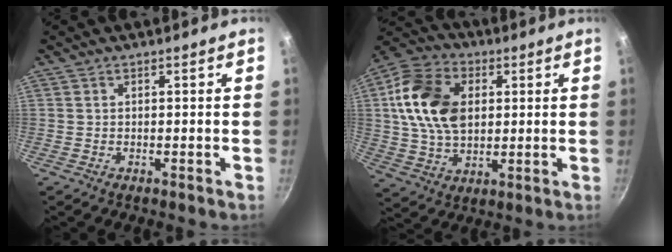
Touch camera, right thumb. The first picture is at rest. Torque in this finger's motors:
{"motor_torque": [0.60, 2.50, 1.64, -0.11, 0.17]}